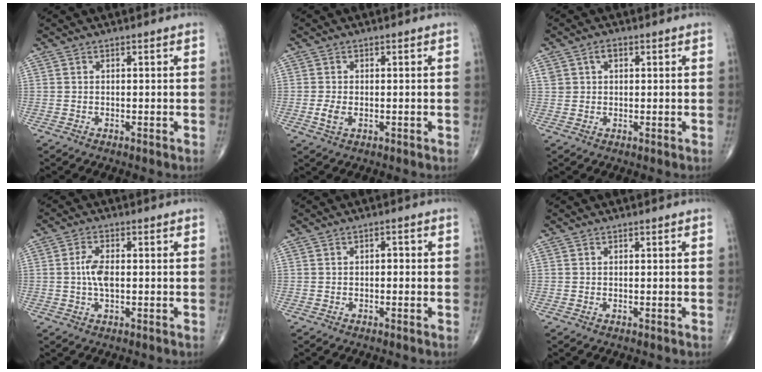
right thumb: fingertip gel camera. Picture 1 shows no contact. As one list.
[{"total": 2.4, "force": [-0.4, 1.3, 2.0], "torque": [-0.043, -0.003, -0.009]}, {"total": 2.5, "force": [1.1, 1.7, 1.4], "torque": [-0.017, 0.003, 0.021]}, {"total": 4.4, "force": [-0.1, 2.0, 3.9], "torque": [-0.080, 0.004, -0.005]}, {"total": 1.2, "force": [-0.1, 0.7, 0.9], "torque": [-0.004, 0.005, -0.006]}, {"total": 0.0}]